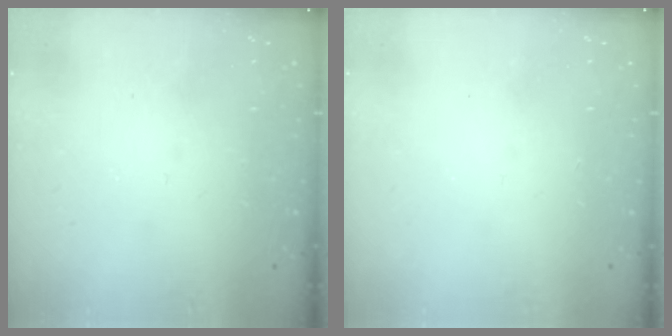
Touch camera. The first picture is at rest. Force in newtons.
{"total": 1.1, "press": 1.1, "slide": 0.1}